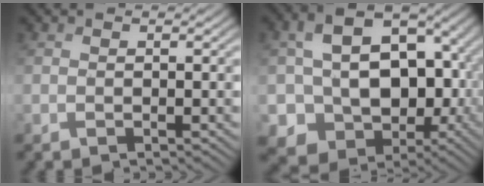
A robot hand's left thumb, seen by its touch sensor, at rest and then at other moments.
{"total": 15.9, "force": [-1.8, 12.0, 10.3], "torque": [-0.172, -0.034, -0.008]}